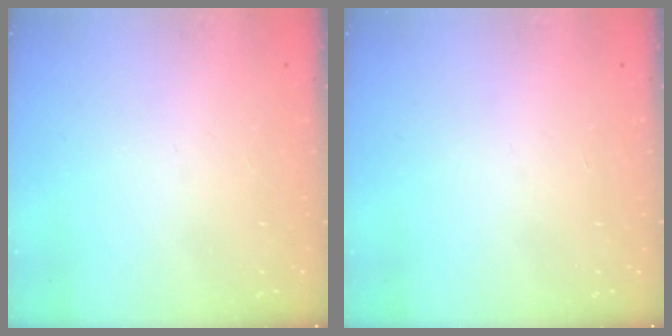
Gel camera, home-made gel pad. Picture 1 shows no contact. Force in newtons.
{"total": 0.0}